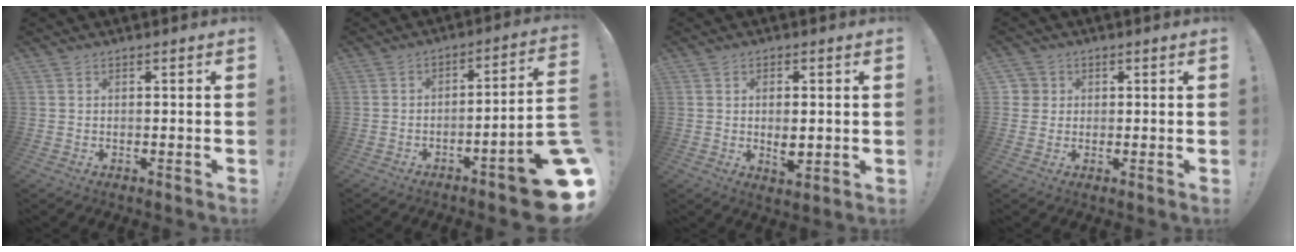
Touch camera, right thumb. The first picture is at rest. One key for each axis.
{"total": 12.1, "fx": -6.9, "fy": 1.2, "fz": 9.8, "tx": -0.113, "ty": 0.027, "tz": -0.112}
{"total": 4.8, "fx": -0.2, "fy": 2.2, "fz": 4.3, "tx": -0.062, "ty": -0.005, "tz": -0.004}
{"total": 2.5, "fx": 0.4, "fy": 2.4, "fz": 0.2, "tx": -0.008, "ty": 0.006, "tz": 0.008}